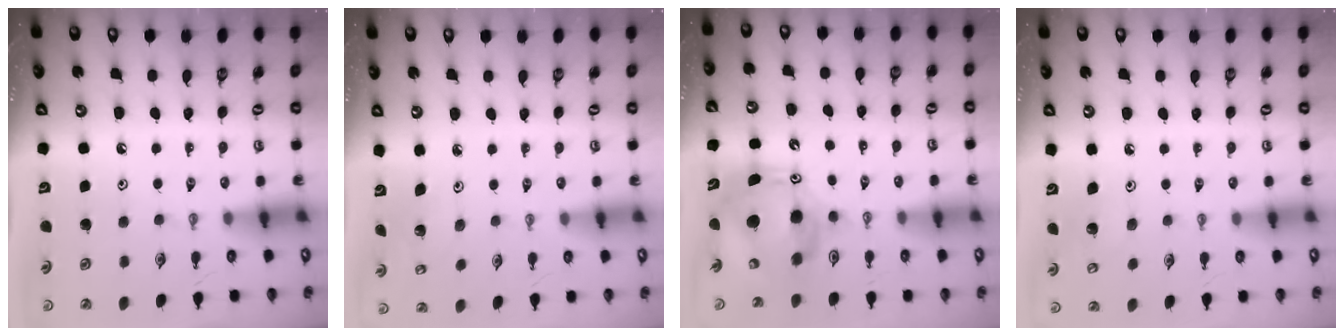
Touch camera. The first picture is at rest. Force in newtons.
{"total": 1.9, "press": 1.9, "slide": 0.1}
{"total": 12.5, "press": 12.4, "slide": 1.2}
{"total": 6.7, "press": 6.7, "slide": 0.8}